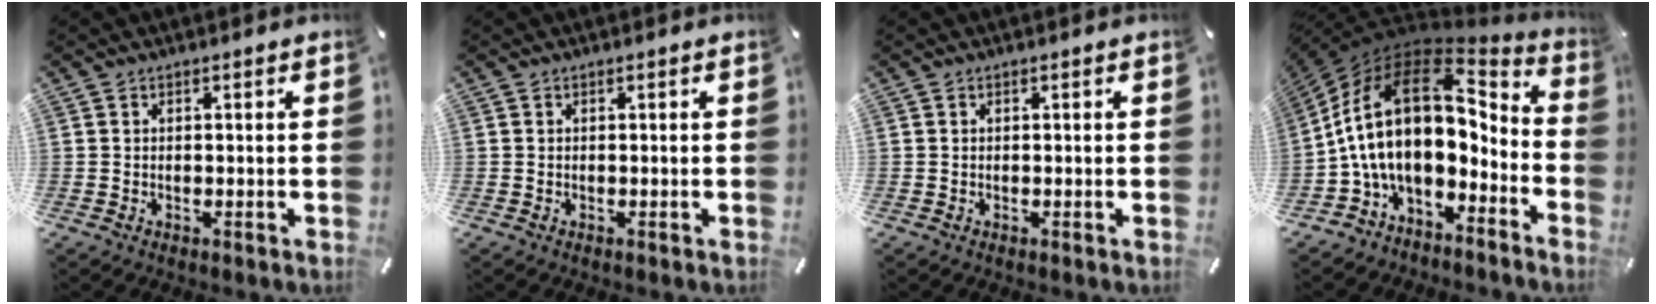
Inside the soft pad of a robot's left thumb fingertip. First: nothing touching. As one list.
[{"total": 0.0}, {"total": 0.0}, {"total": 23.2, "force": [0.3, 13.9, 18.5], "torque": [-0.375, -0.013, 0.006]}]